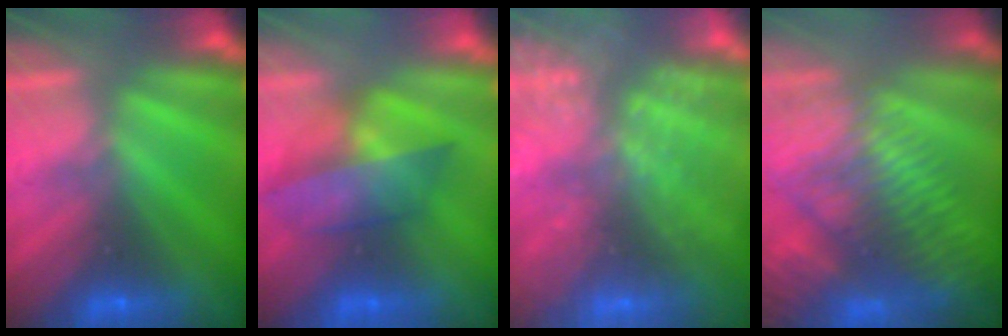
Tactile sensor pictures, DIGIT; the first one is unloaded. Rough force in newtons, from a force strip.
{"total": 4.1}
{"total": 6.3}
{"total": 9.6}